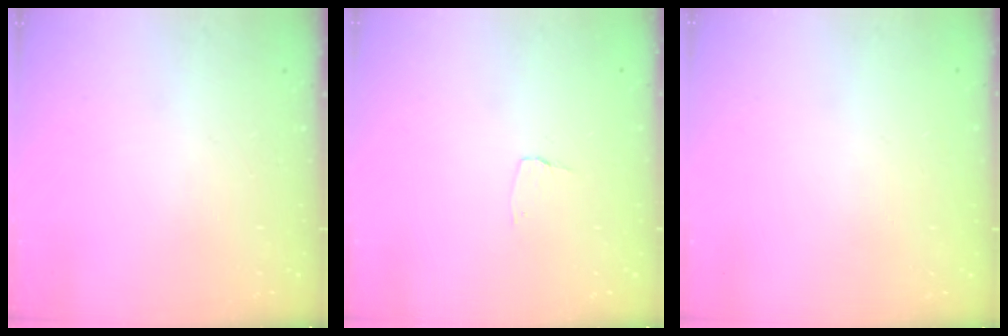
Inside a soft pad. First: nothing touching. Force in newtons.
{"total": 2.6, "press": 2.6, "slide": 0.2}
{"total": 0.0}